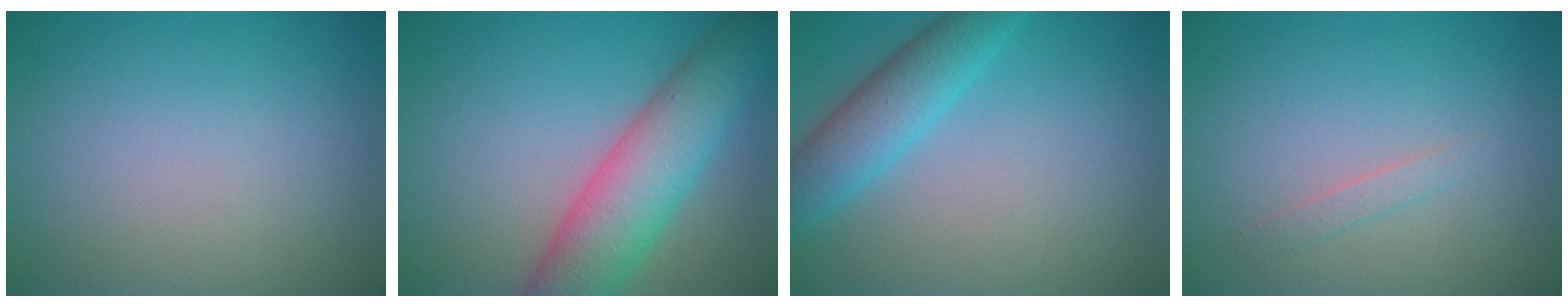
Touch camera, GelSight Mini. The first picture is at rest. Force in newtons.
{"total": 7.9, "press": 7.9, "slide": 0.3}
{"total": 4.4, "press": 4.4, "slide": 0.1}
{"total": 0.9, "press": 0.9, "slide": 0.0}